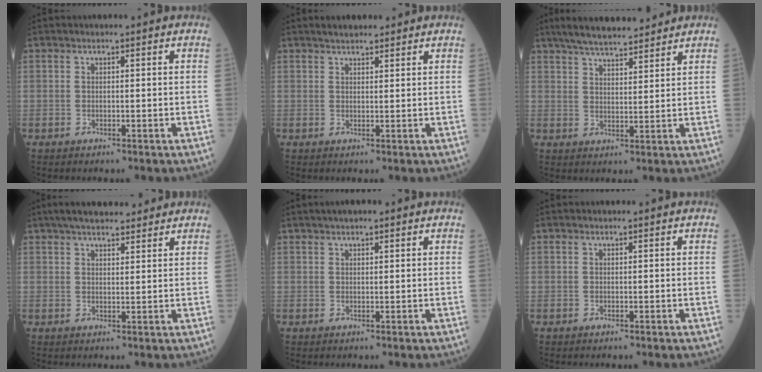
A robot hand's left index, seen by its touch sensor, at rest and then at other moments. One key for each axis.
{"total": 3.1, "fx": 2.6, "fy": 1.1, "fz": 1.2, "tx": -0.017, "ty": 0.019, "tz": 0.039}
{"total": 10.4, "fx": 9.0, "fy": 1.9, "fz": 4.9, "tx": -0.080, "ty": 0.020, "tz": 0.143}
{"total": 9.3, "fx": 7.9, "fy": 2.3, "fz": 4.4, "tx": -0.062, "ty": 0.030, "tz": 0.116}
{"total": 2.6, "fx": 1.9, "fy": 0.7, "fz": 1.7, "tx": -0.027, "ty": 0.016, "tz": 0.029}
{"total": 0.0}